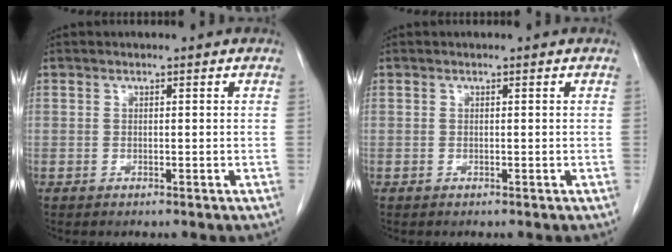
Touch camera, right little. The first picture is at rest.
{"total": 0.0}